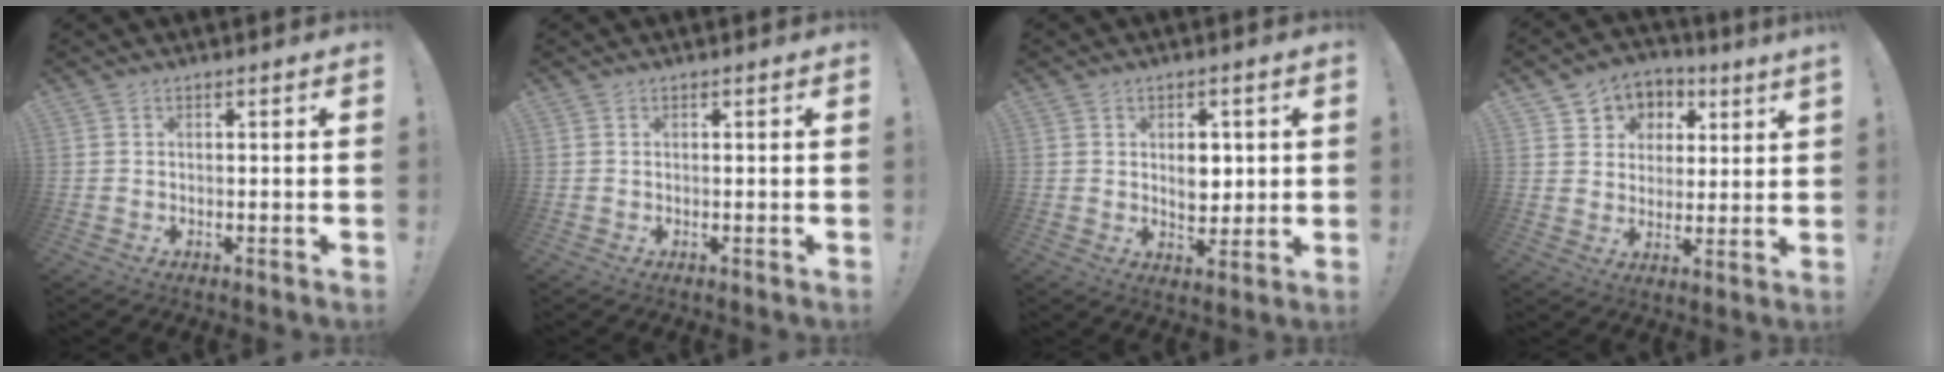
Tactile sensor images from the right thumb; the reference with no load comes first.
{"total": 0.0}
{"total": 6.6, "force": [1.2, 5.0, 4.2], "torque": [-0.042, -0.006, 0.018]}
{"total": 6.3, "force": [2.9, 5.5, 0.8], "torque": [-0.012, -0.026, 0.059]}